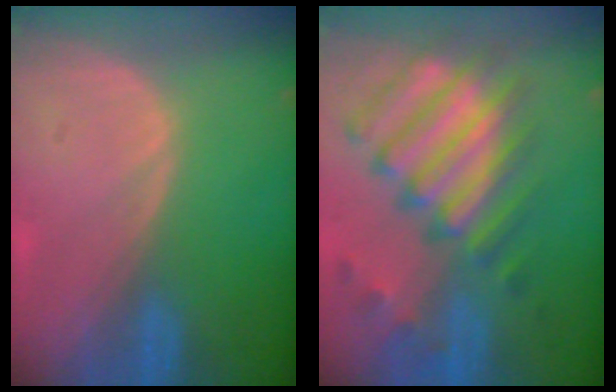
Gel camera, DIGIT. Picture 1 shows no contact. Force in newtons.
{"total": 12.1, "press": 10.4, "slide": 6.1}